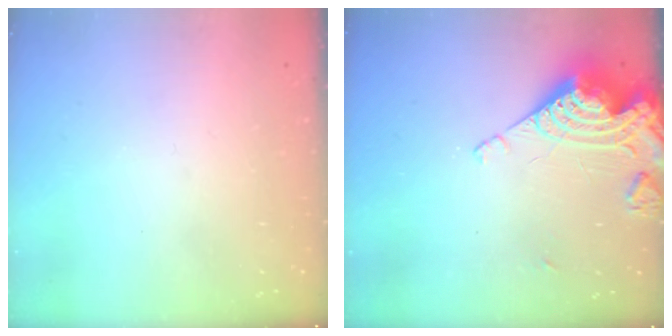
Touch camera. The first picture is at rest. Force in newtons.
{"total": 14.1, "press": 14.0, "slide": 1.5}